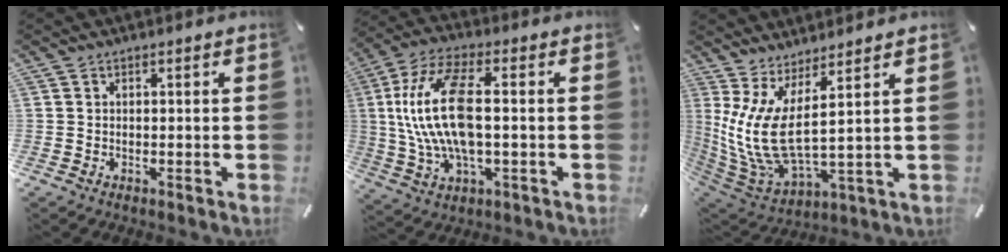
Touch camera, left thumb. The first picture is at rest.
{"total": 16.6, "force": [1.1, 7.1, 15.0], "torque": [-0.325, -0.011, 0.014]}
{"total": 12.2, "force": [2.9, 4.1, 11.1], "torque": [-0.255, -0.037, 0.052]}